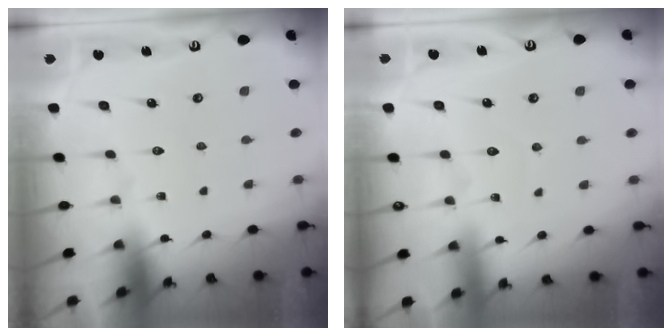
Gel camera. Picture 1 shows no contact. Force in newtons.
{"total": 3.3, "press": 3.3, "slide": 0.3}